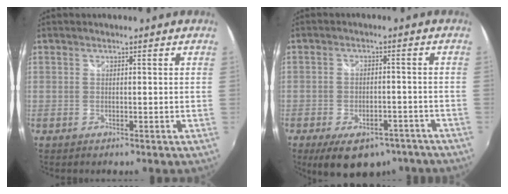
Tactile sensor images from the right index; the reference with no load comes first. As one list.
[{"total": 13.7, "force": [-9.6, 6.8, 7.1], "torque": [-0.142, -0.006, -0.128]}]